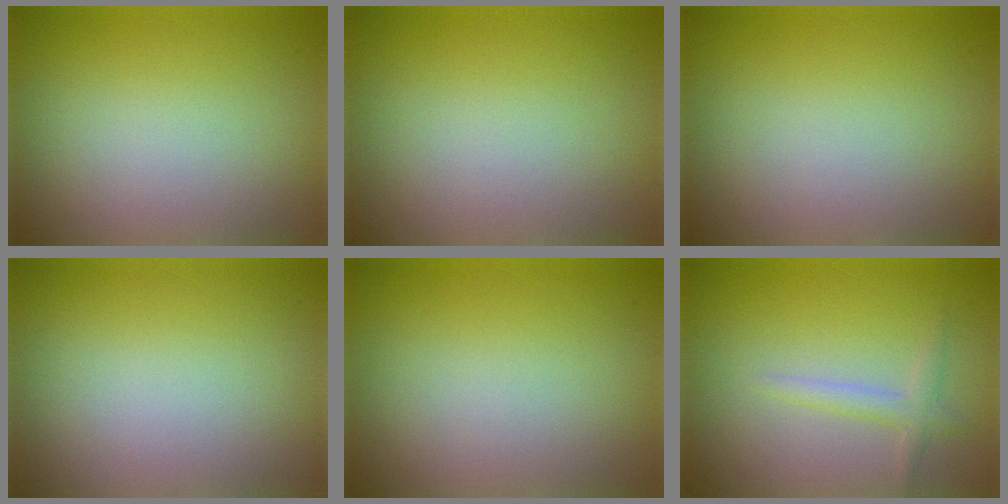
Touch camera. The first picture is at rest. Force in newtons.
{"total": 0.0}
{"total": 0.0}
{"total": 0.0}
{"total": 0.0}
{"total": 1.6, "press": 1.6, "slide": 0.1}